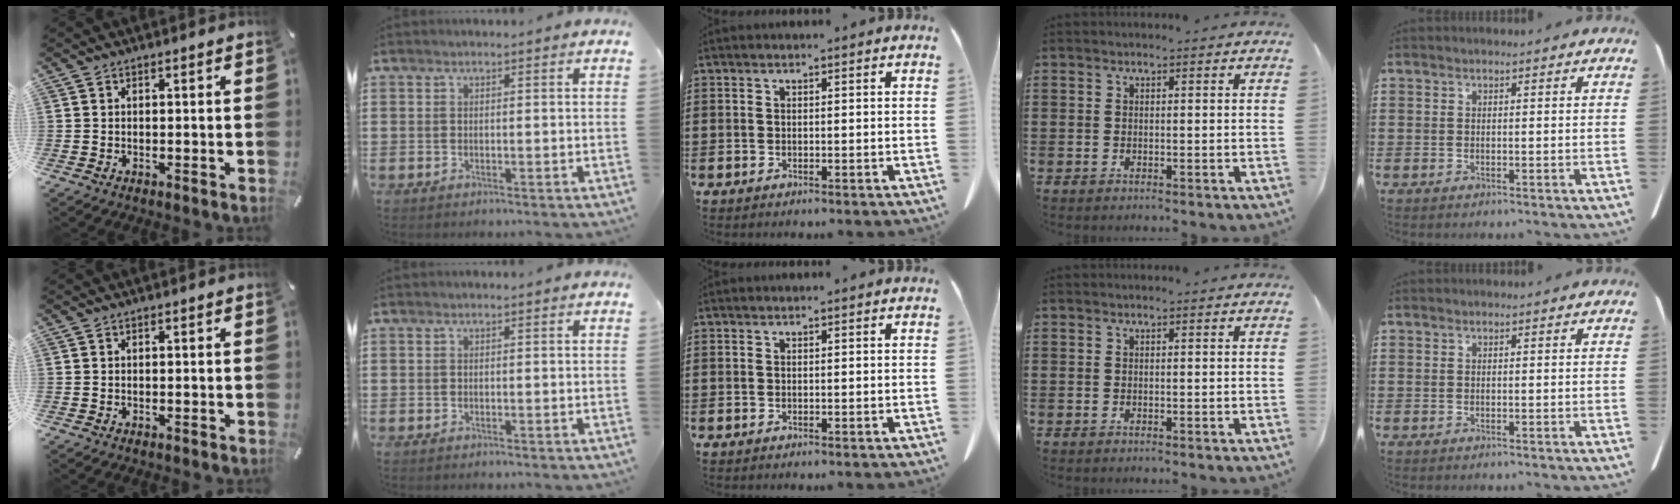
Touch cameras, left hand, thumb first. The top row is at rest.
{}